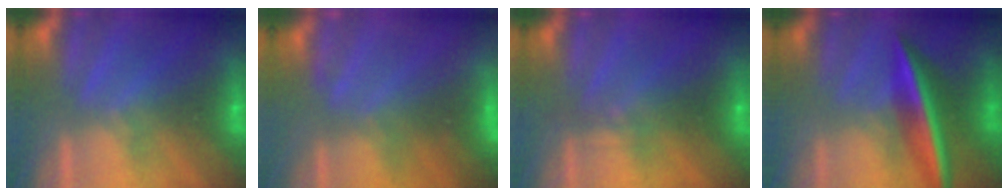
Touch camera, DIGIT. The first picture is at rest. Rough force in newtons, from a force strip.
{"total": 3.3}
{"total": 2.3}
{"total": 2.5}